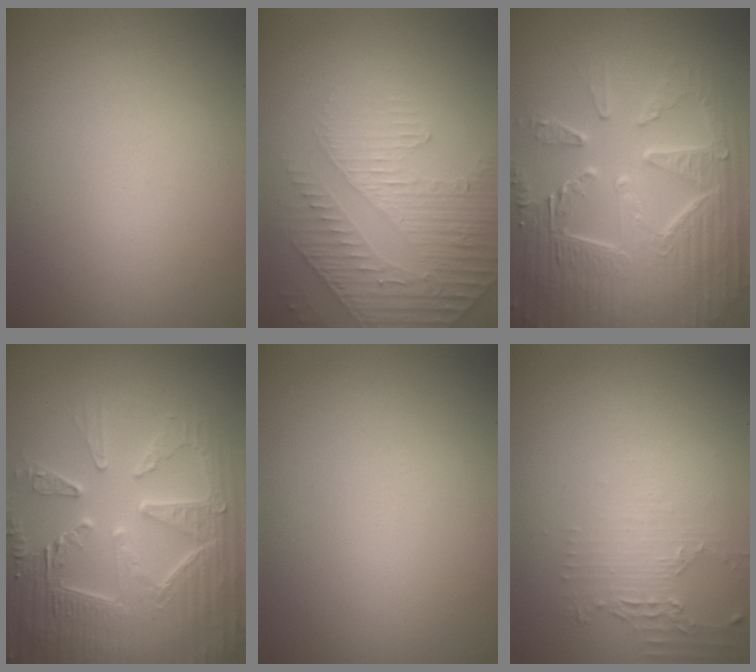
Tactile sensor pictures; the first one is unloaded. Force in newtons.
{"total": 4.9, "press": 3.3, "slide": 3.6}
{"total": 9.6, "press": 6.5, "slide": 7.1}
{"total": 9.0, "press": 6.6, "slide": 6.1}
{"total": 0.0}
{"total": 2.3, "press": 1.6, "slide": 1.6}